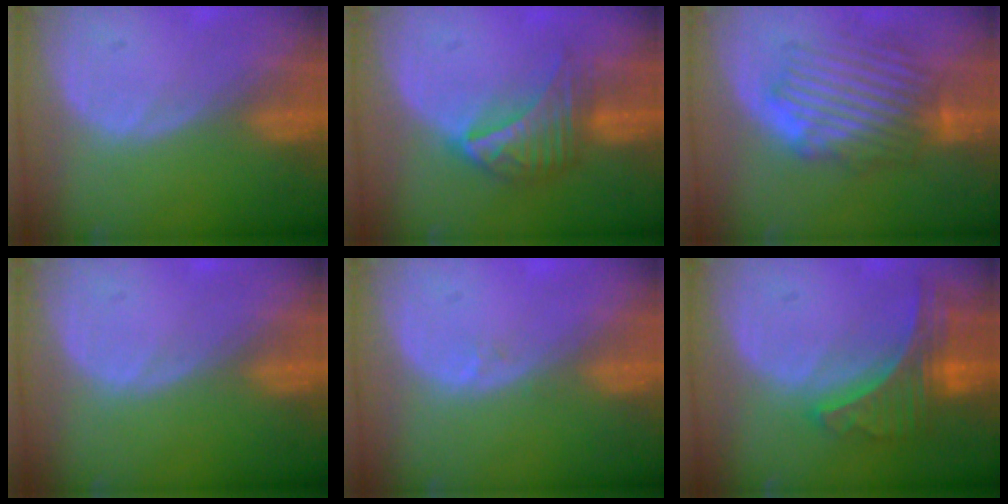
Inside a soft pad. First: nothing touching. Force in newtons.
{"total": 7.4, "press": 6.5, "slide": 3.6}
{"total": 8.5, "press": 8.3, "slide": 1.9}
{"total": 0.0}
{"total": 0.6, "press": 0.5, "slide": 0.4}
{"total": 7.9, "press": 7.0, "slide": 3.7}